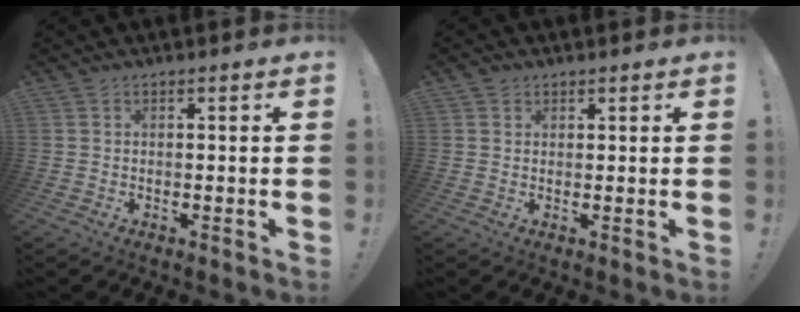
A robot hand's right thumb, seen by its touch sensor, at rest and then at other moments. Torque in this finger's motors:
{"motor_torque": [-0.03, 0.05, 0.34, 0.28, 0.01]}